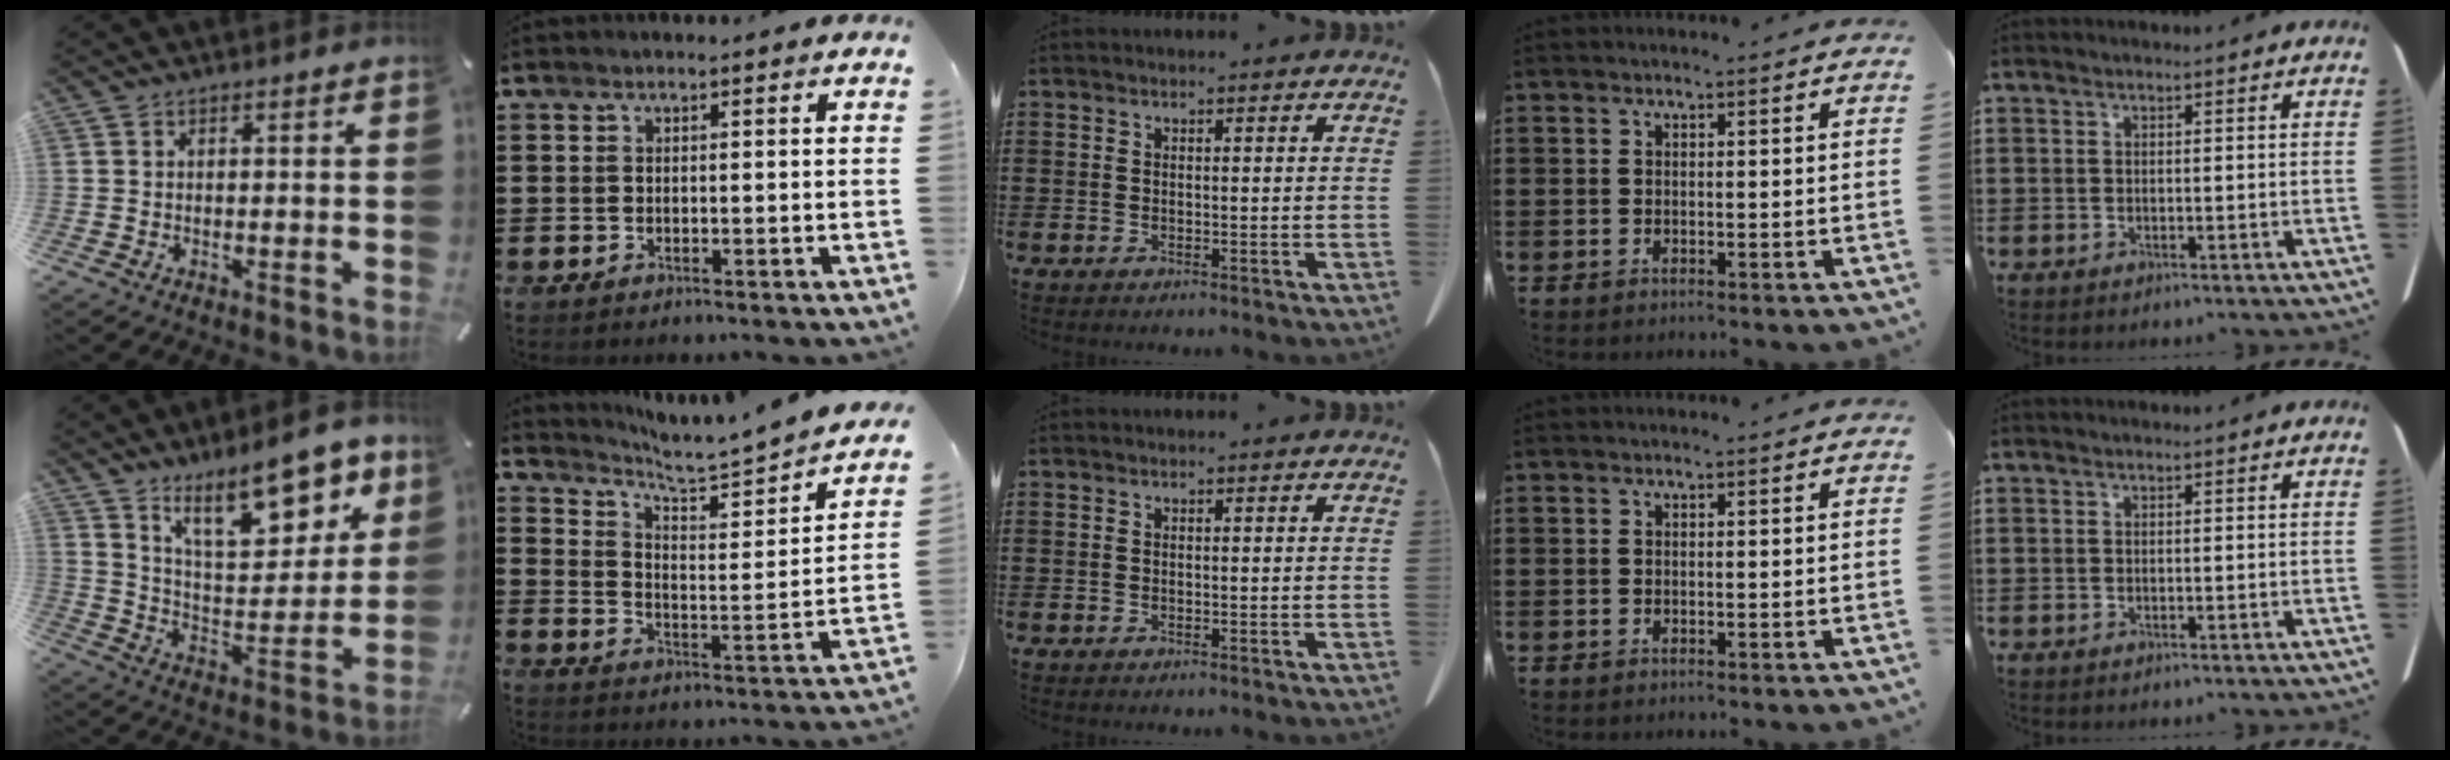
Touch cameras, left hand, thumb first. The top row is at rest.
{"thumb": {"total": 19.7, "force": [13.5, 8.0, 11.8], "torque": [-0.175, -0.082, 0.227]}, "index": {"total": 3.4, "force": [3.3, -0.4, 0.8], "torque": [-0.032, -0.043, 0.041]}}